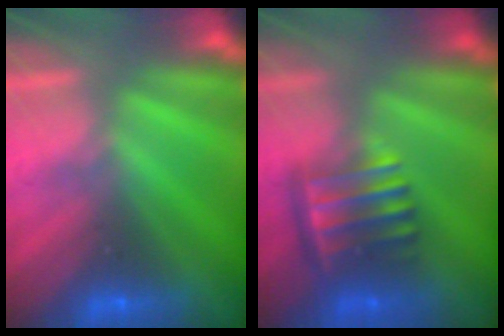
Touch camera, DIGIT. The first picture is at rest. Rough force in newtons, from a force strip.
{"total": 3.7}